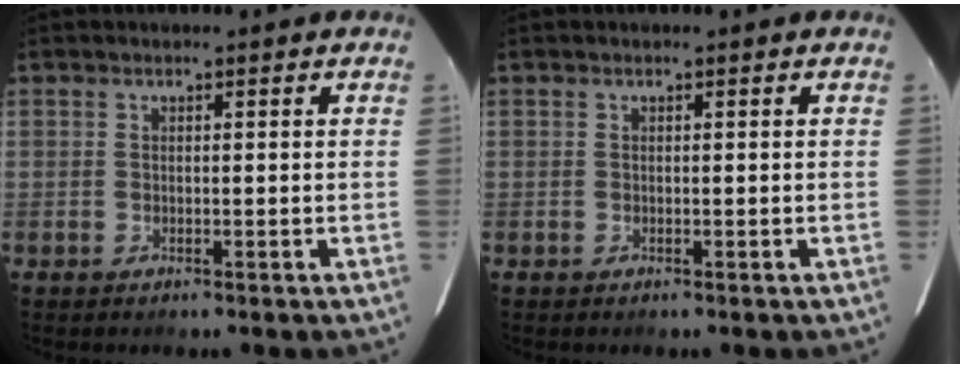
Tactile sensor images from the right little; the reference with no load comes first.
{"total": 0.0}